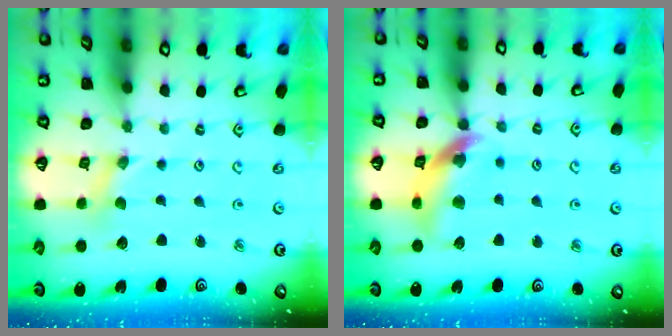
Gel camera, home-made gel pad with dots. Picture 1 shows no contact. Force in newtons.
{"total": 13.8, "press": 13.7, "slide": 1.7}